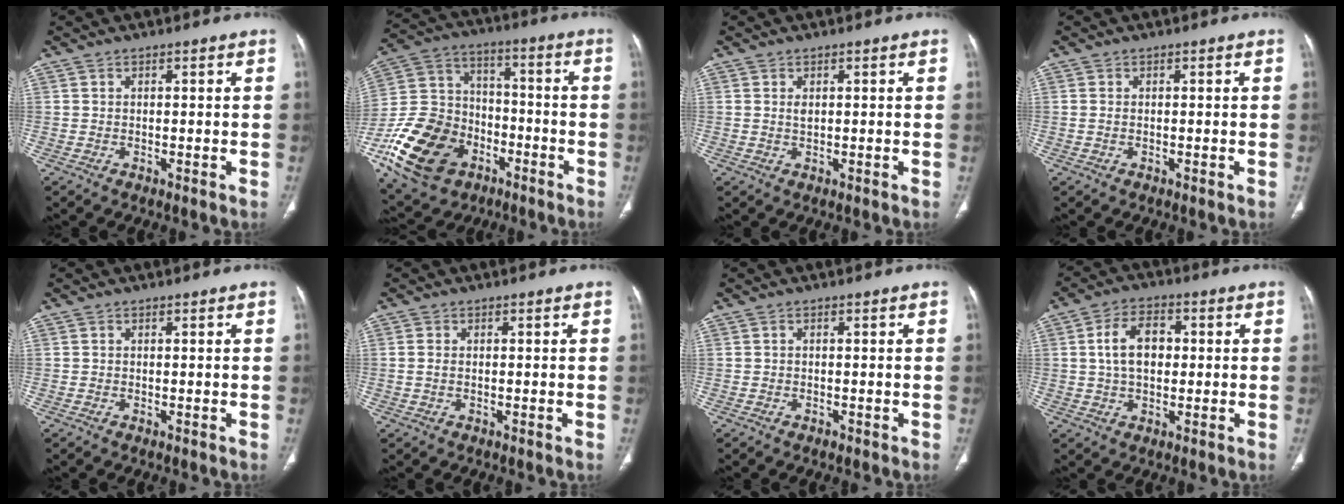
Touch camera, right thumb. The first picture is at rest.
{"total": 22.4, "force": [-10.0, 15.9, 12.2], "torque": [-0.229, 0.064, -0.170]}
{"total": 1.2, "force": [0.3, 0.6, 1.0], "torque": [-0.019, -0.003, 0.009]}
{"total": 0.7, "force": [-0.1, 0.4, 0.6], "torque": [-0.017, 0.000, 0.000]}
{"total": 0.0}
{"total": 1.4, "force": [-0.1, 0.8, 1.1], "torque": [-0.030, 0.001, -0.002]}
{"total": 0.5, "force": [-0.3, 0.3, 0.2], "torque": [-0.004, 0.000, -0.004]}
{"total": 8.3, "force": [1.0, 5.4, 6.3], "torque": [-0.101, 0.013, 0.014]}